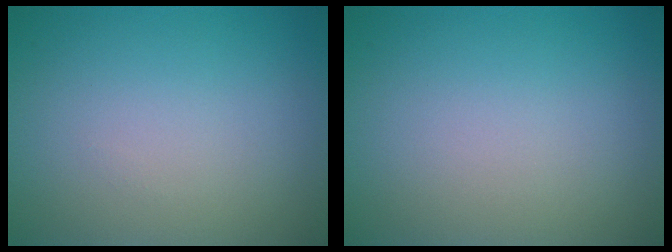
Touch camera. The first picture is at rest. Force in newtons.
{"total": 0.0}